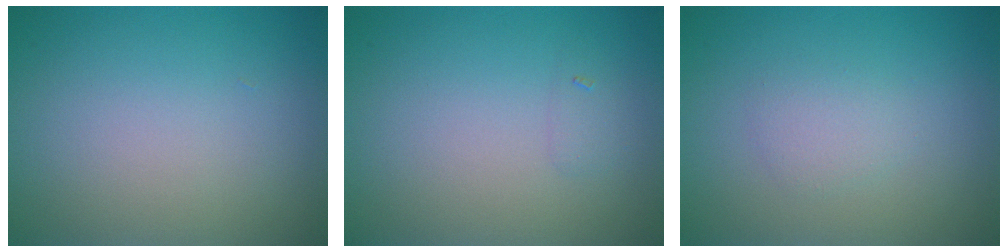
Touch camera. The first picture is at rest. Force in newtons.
{"total": 0.6, "press": 0.6, "slide": 0.0}
{"total": 1.5, "press": 1.5, "slide": 0.0}